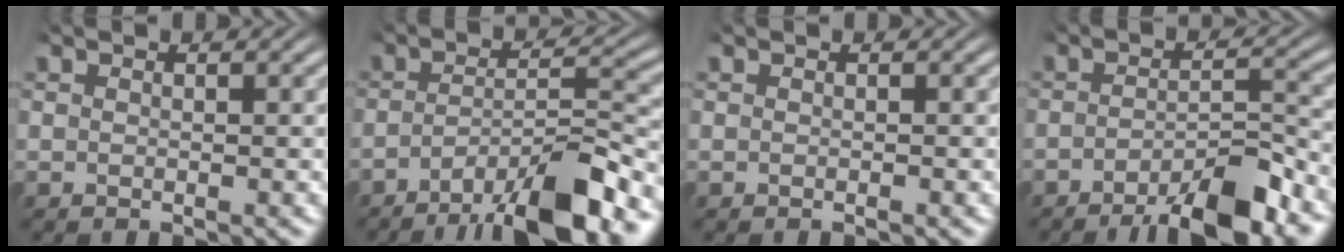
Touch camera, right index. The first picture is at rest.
{"total": 8.0, "force": [-5.4, 1.7, 5.7], "torque": [-0.079, -0.013, -0.080]}
{"total": 0.0}
{"total": 6.6, "force": [-4.8, 1.2, 4.4], "torque": [-0.053, -0.007, -0.076]}